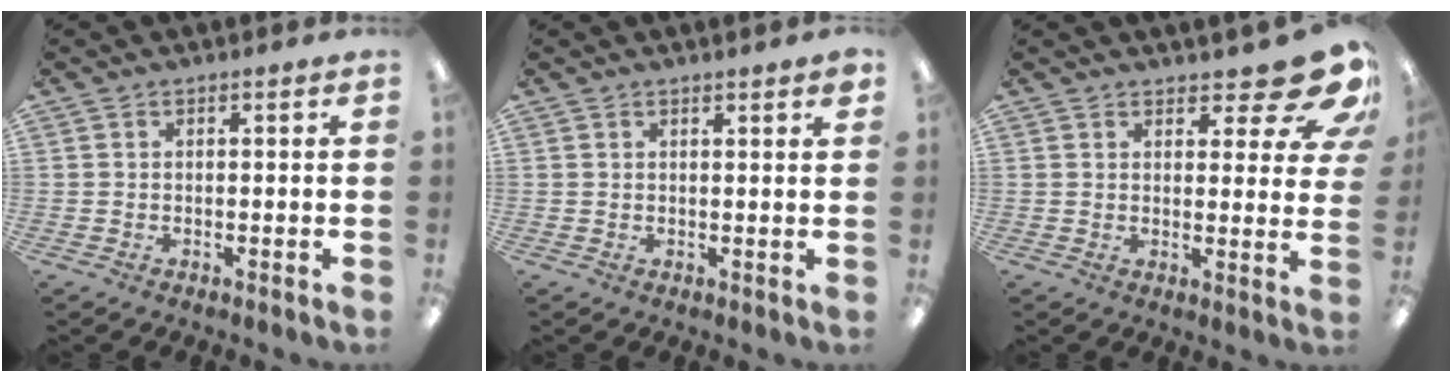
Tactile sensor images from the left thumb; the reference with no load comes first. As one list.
[{"total": 1.5, "force": [1.3, -0.1, 0.6], "torque": [-0.005, -0.005, 0.023]}, {"total": 10.5, "force": [8.0, 3.2, 6.0], "torque": [-0.068, -0.058, 0.139]}]